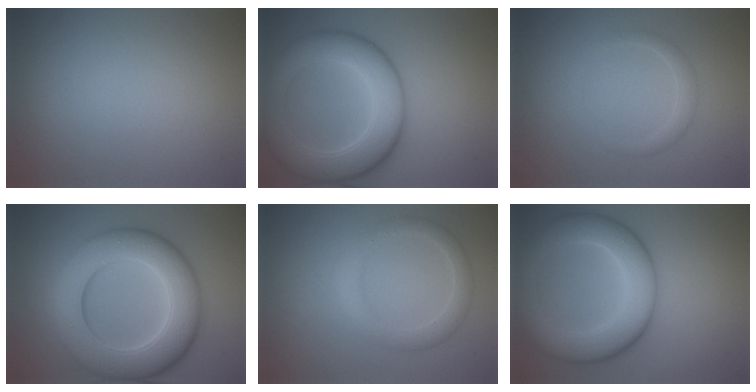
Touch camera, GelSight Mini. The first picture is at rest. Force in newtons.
{"total": 8.8, "press": 8.8, "slide": 0.1}
{"total": 1.4, "press": 1.4, "slide": 0.1}
{"total": 10.8, "press": 10.7, "slide": 0.4}
{"total": 2.6, "press": 2.6, "slide": 0.2}
{"total": 8.2, "press": 8.1, "slide": 0.3}